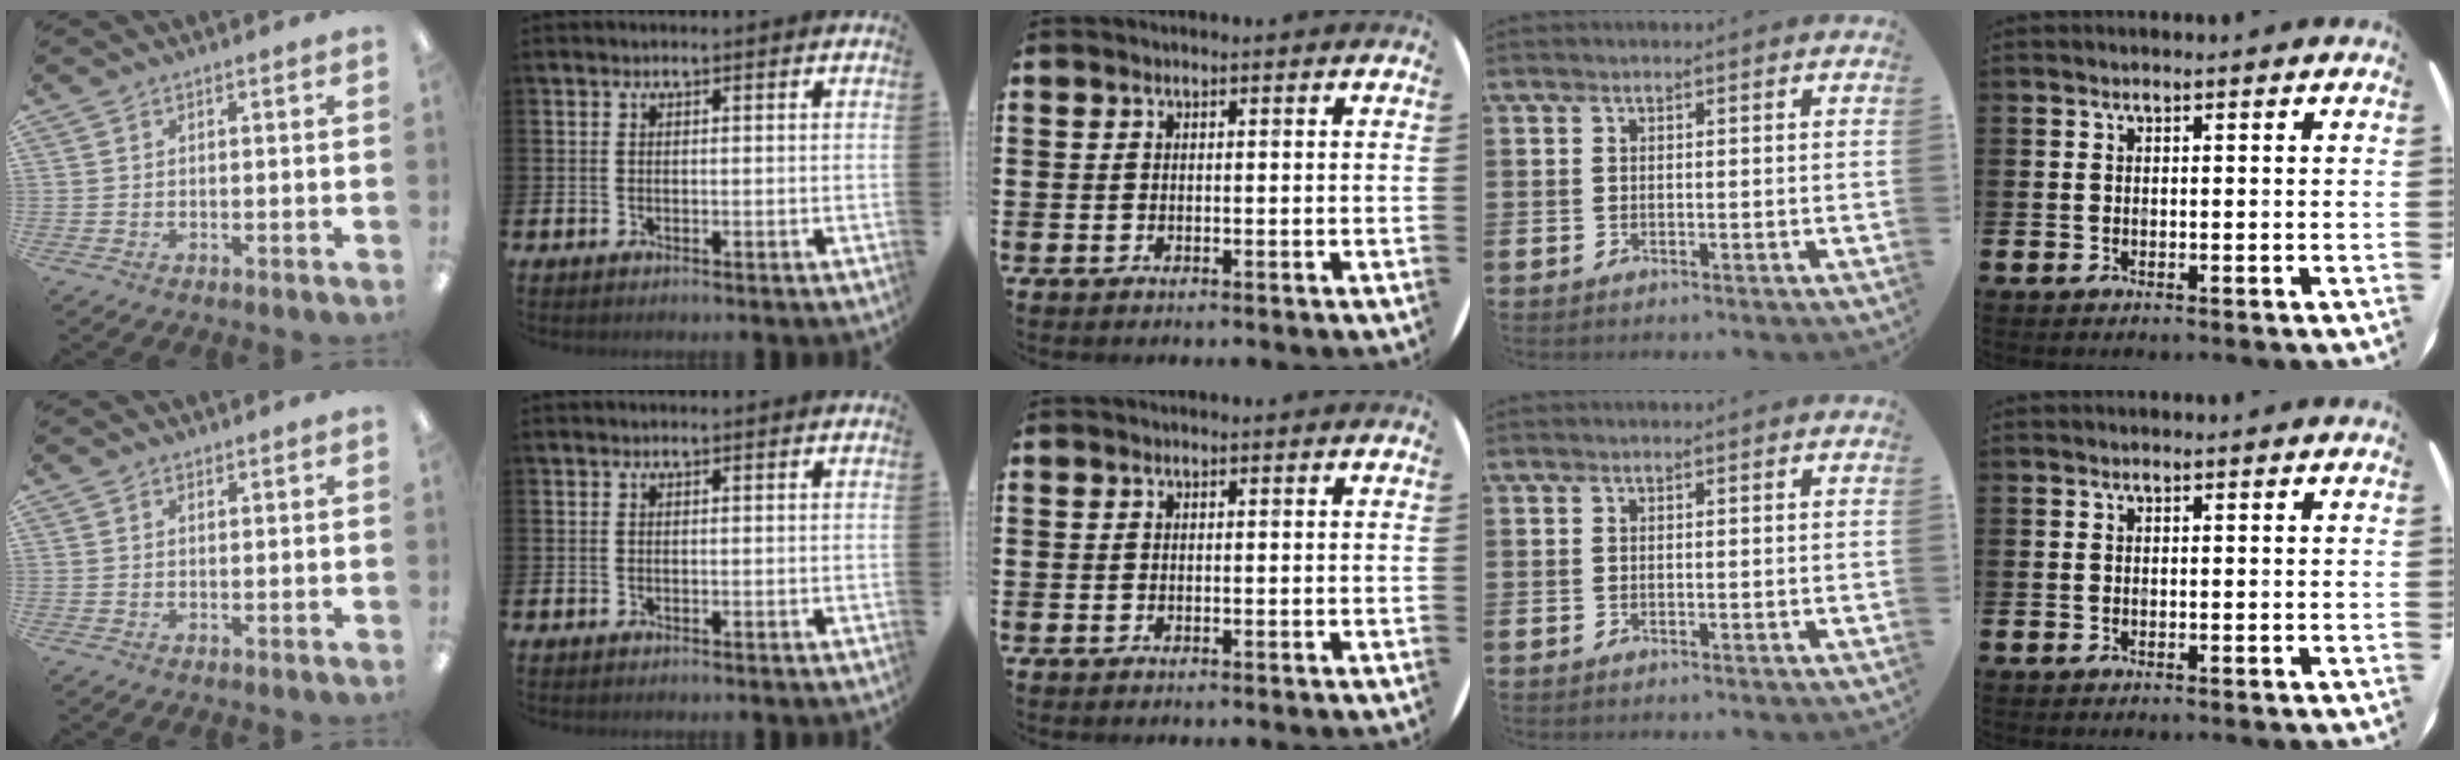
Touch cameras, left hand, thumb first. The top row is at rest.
{"thumb": {"total": 0.7, "force": [0.5, 0.3, 0.4], "torque": [0.001, -0.004, 0.008]}}